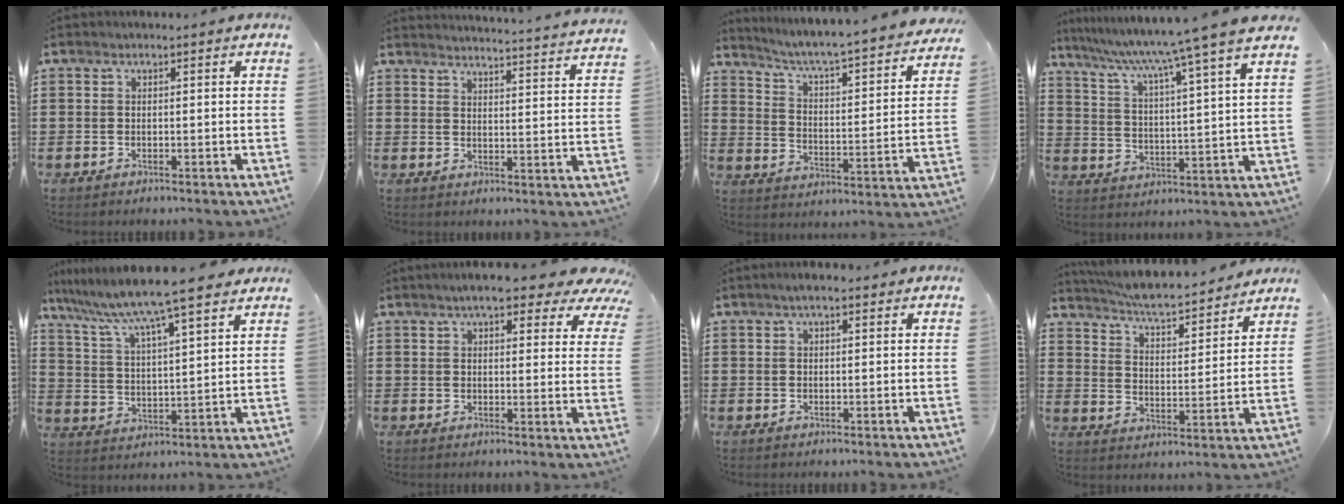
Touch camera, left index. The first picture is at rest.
{"total": 3.6, "force": [3.5, -0.9, 0.2], "torque": [-0.013, -0.036, 0.055]}
{"total": 3.5, "force": [3.0, -0.5, 1.7], "torque": [-0.052, -0.041, 0.035]}
{"total": 7.6, "force": [6.2, -1.9, 3.9], "torque": [-0.101, -0.052, 0.093]}
{"total": 8.6, "force": [7.5, -0.8, 4.1], "torque": [-0.110, -0.045, 0.120]}
{"total": 7.3, "force": [5.7, 1.6, 4.3], "torque": [-0.074, -0.015, 0.097]}
{"total": 1.9, "force": [1.1, 0.5, 1.5], "torque": [-0.029, 0.005, 0.019]}
{"total": 5.3, "force": [5.1, -0.1, 1.5], "torque": [-0.054, -0.040, 0.081]}